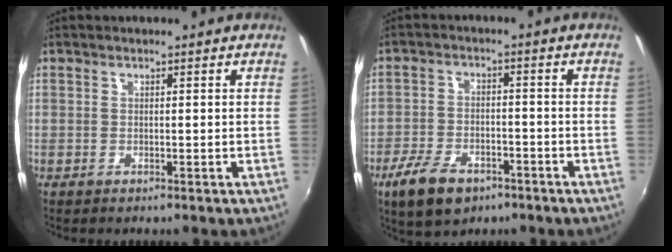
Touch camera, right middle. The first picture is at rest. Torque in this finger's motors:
{"motor_torque": [0.08, -0.62, 0.06, 0.05]}